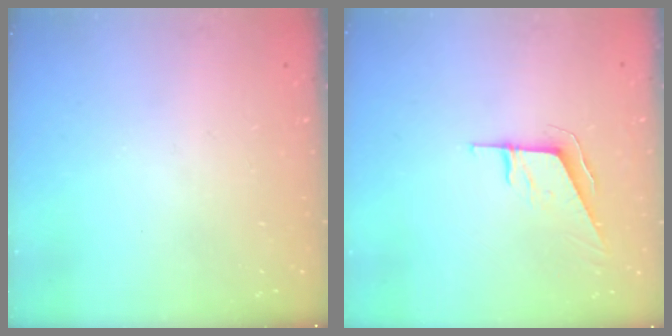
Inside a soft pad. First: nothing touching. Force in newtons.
{"total": 6.0, "press": 6.0, "slide": 0.4}